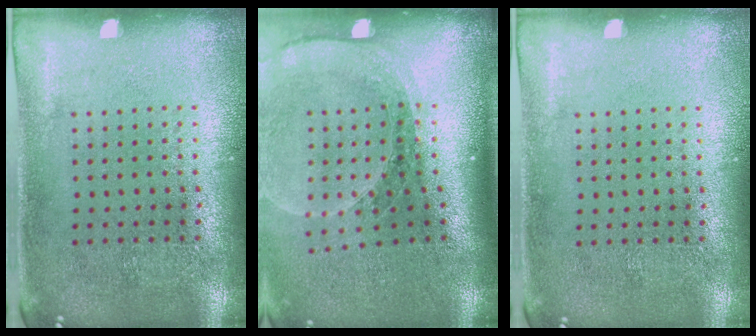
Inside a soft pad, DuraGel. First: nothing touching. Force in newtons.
{"total": 1.8, "press": 1.6, "slide": 0.7}
{"total": 0.0}